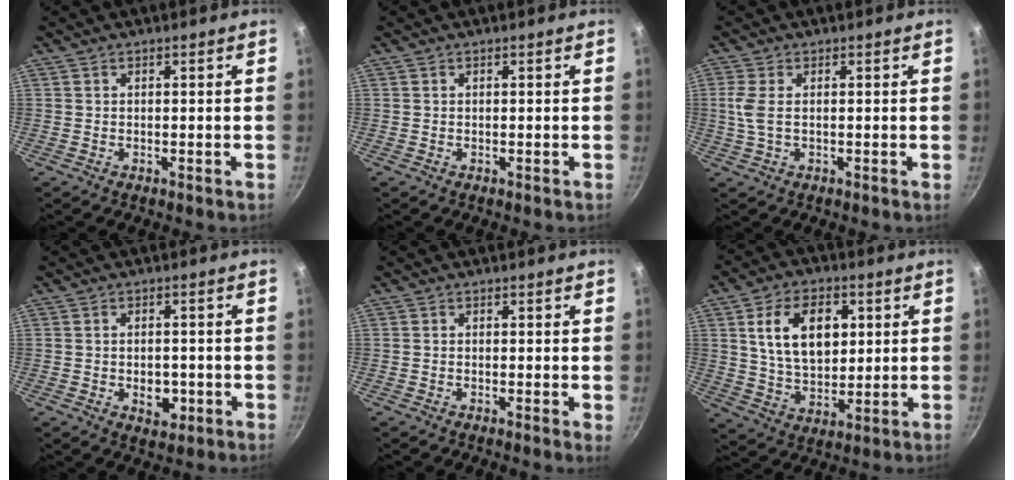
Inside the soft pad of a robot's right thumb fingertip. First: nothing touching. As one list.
[{"total": 0.0}, {"total": 3.8, "force": [0.4, 1.6, 3.5], "torque": [-0.082, 0.002, 0.008]}, {"total": 4.7, "force": [-1.2, 3.1, 3.4], "torque": [-0.034, 0.006, -0.014]}, {"total": 0.9, "force": [-0.1, 0.2, 0.9], "torque": [-0.013, -0.003, -0.007]}, {"total": 13.9, "force": [3.7, 9.0, 9.9], "torque": [-0.137, -0.009, 0.067]}]